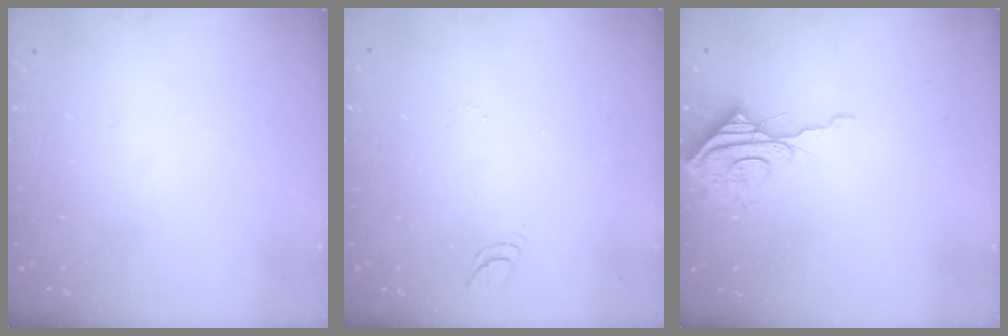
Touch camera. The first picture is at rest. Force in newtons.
{"total": 4.1, "press": 4.1, "slide": 0.4}
{"total": 8.4, "press": 8.3, "slide": 0.7}